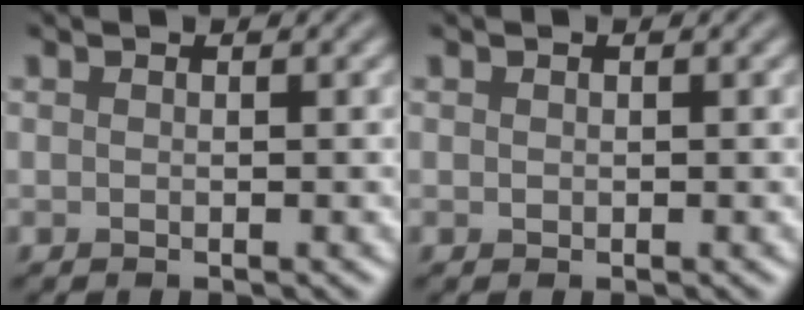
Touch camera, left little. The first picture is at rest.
{"total": 0.0}